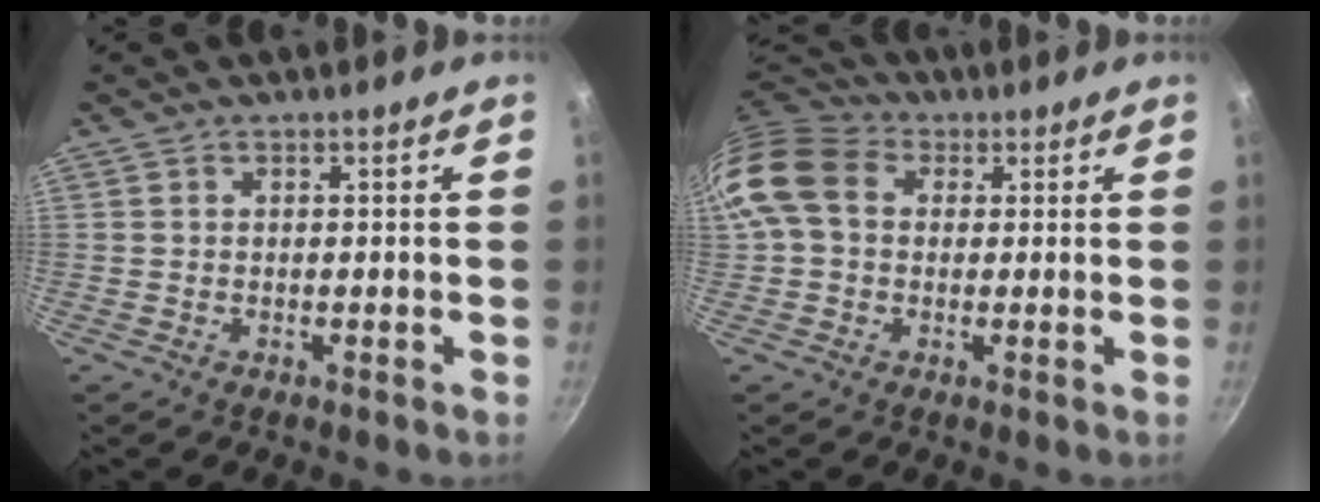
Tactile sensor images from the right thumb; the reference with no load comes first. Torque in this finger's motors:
{"motor_torque": [0.20, 0.81, 0.60, -0.56, 0.16]}